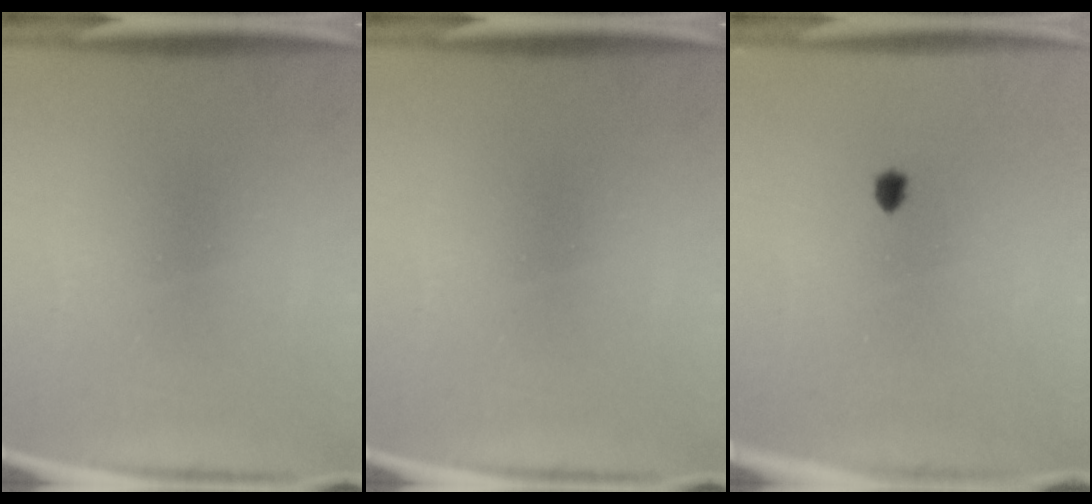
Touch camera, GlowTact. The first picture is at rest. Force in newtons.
{"total": 0.0}
{"total": 1.1}